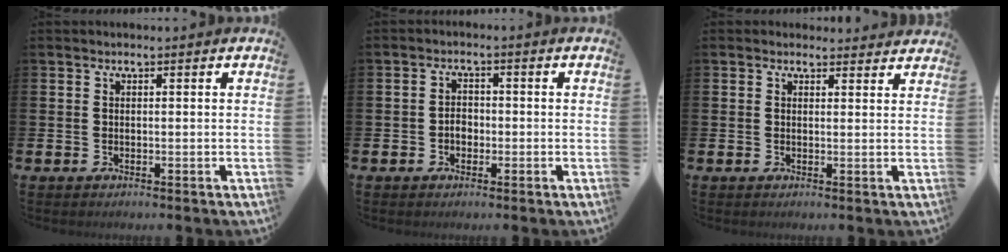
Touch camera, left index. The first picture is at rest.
{"total": 2.2, "force": [-0.7, 1.7, 1.3], "torque": [-0.012, 0.001, -0.017]}
{"total": 1.6, "force": [1.5, 0.5, -0.1], "torque": [0.009, -0.005, 0.025]}